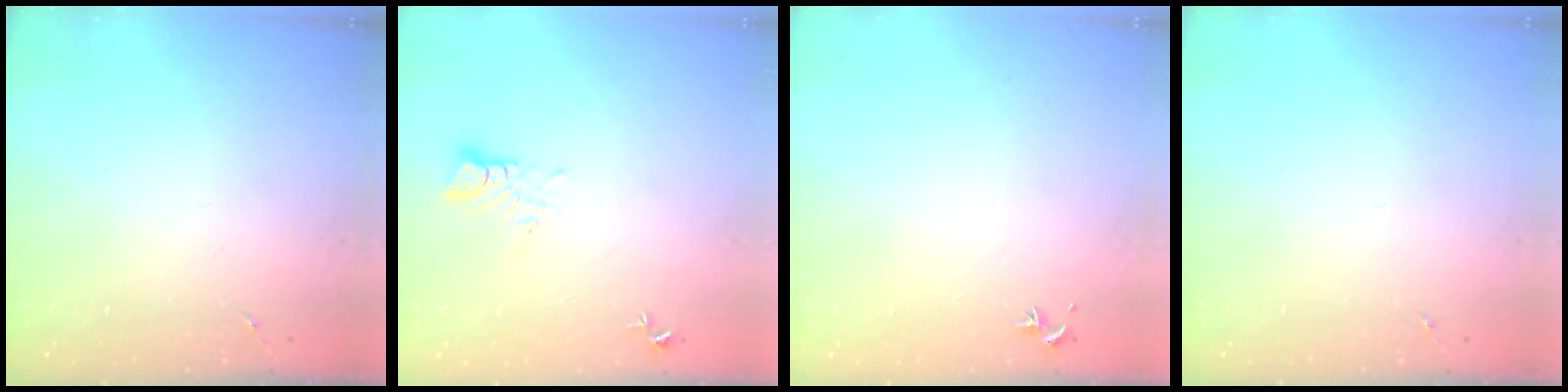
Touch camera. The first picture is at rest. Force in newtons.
{"total": 3.5, "press": 3.5, "slide": 0.2}
{"total": 0.8, "press": 0.7, "slide": 0.3}
{"total": 0.0}